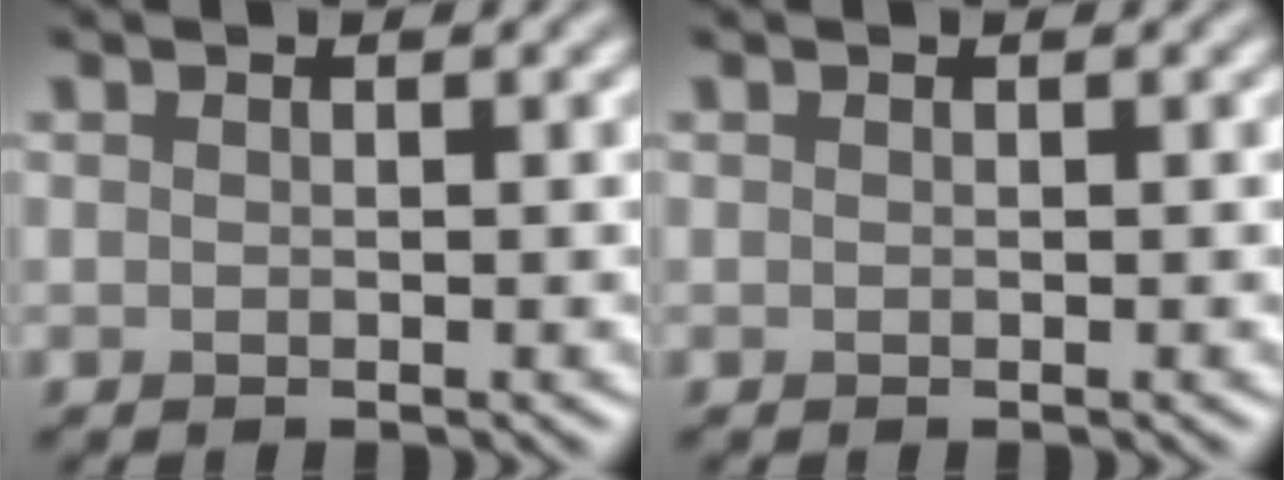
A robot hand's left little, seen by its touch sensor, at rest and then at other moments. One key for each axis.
{"total": 0.0}